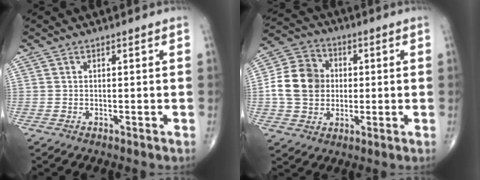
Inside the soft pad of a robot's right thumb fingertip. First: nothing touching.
{"total": 12.6, "force": [0.2, 10.5, 6.8], "torque": [-0.108, 0.018, -0.003]}